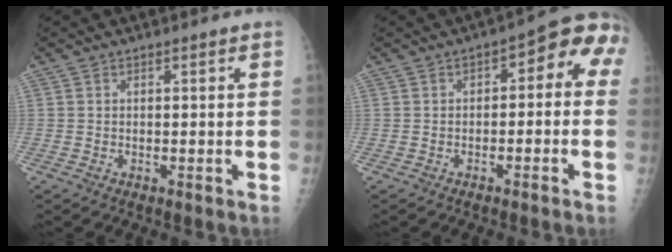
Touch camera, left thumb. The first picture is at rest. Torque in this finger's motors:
{"motor_torque": [-0.21, 0.45, -0.04, 0.08, 0.09]}